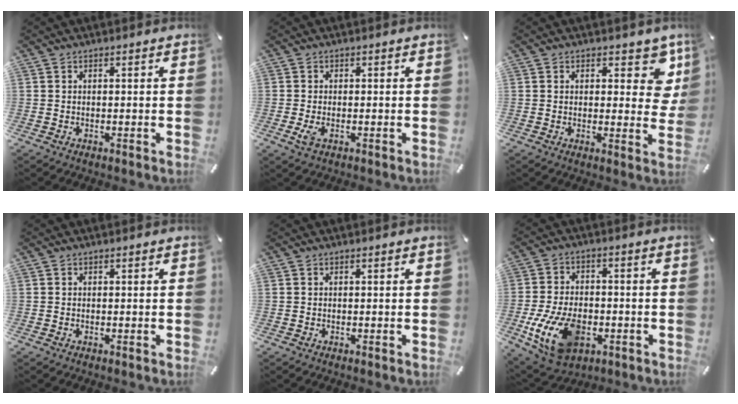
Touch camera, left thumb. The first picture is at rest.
{"total": 2.6, "force": [-0.8, 1.3, 2.1], "torque": [-0.049, -0.005, -0.016]}
{"total": 8.1, "force": [4.2, 4.5, 5.3], "torque": [-0.039, -0.029, 0.065]}
{"total": 0.0}
{"total": 0.0}
{"total": 15.3, "force": [-4.6, 10.0, 10.6], "torque": [-0.211, 0.007, -0.079]}